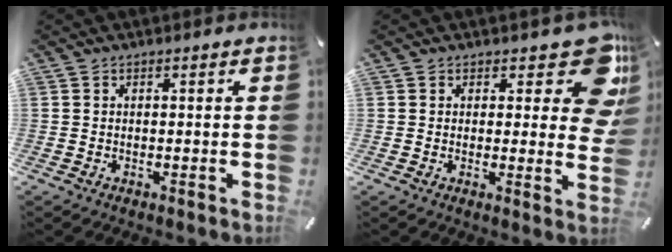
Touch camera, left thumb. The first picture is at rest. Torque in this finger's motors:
{"motor_torque": [1.57, 0.44, 0.52, -0.38, 0.02]}